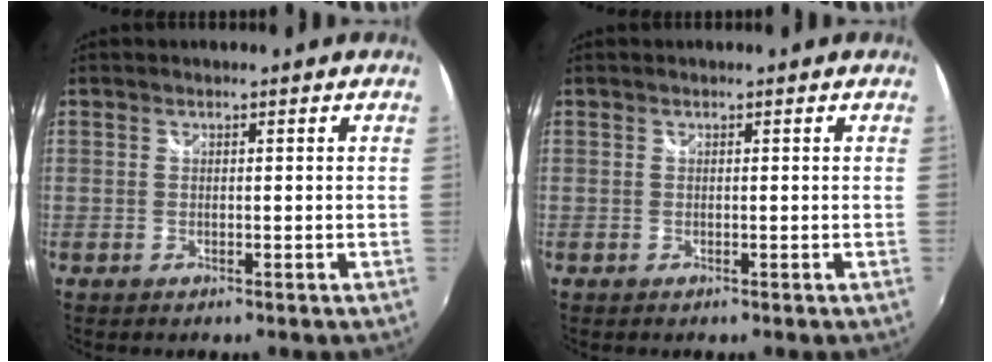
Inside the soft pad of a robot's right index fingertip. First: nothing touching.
{"total": 0.0}